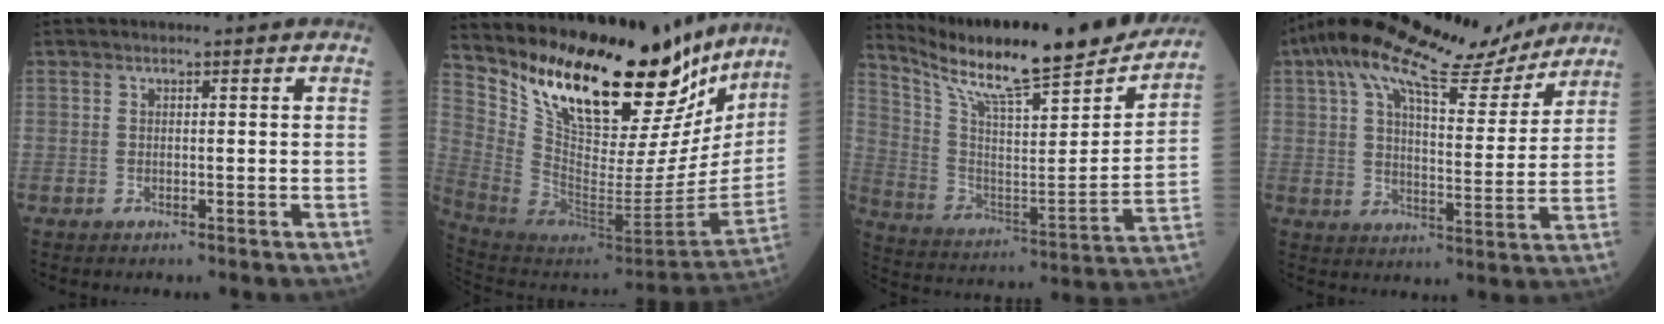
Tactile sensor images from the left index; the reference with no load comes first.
{"total": 27.7, "force": [22.2, 8.3, 14.2], "torque": [-0.223, -0.049, 0.337]}
{"total": 25.4, "force": [22.0, 2.2, 12.5], "torque": [-0.215, -0.050, 0.328]}
{"total": 17.7, "force": [14.0, 4.4, 10.0], "torque": [-0.173, 0.029, 0.212]}